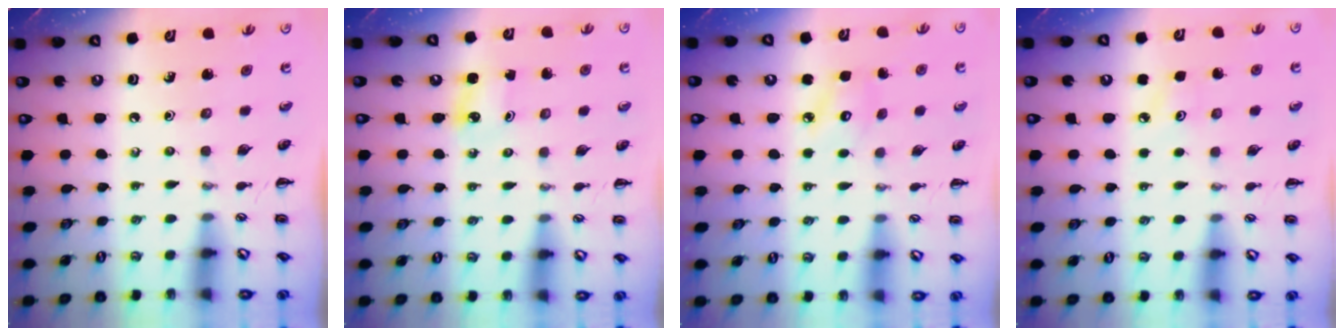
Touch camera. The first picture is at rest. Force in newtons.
{"total": 1.9, "press": 1.8, "slide": 0.3}
{"total": 4.0, "press": 3.9, "slide": 0.8}
{"total": 2.8, "press": 2.7, "slide": 0.8}